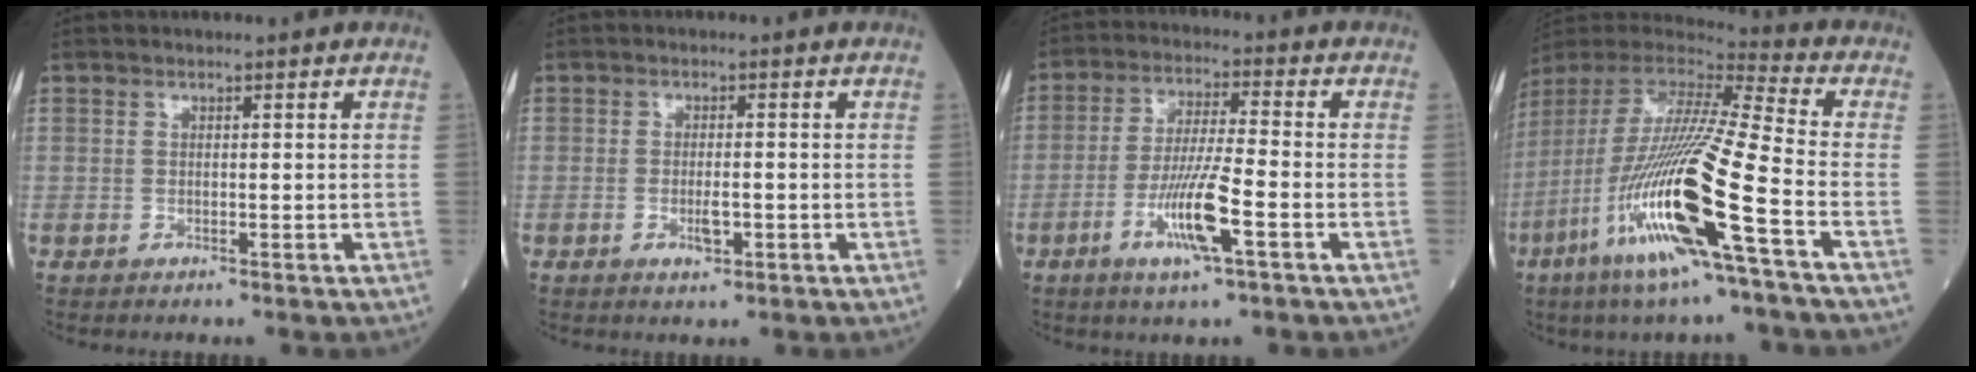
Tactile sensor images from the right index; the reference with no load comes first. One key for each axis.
{"total": 2.3, "fx": -0.8, "fy": 0.7, "fz": 2.0, "tx": -0.038, "ty": 0.000, "tz": -0.008}
{"total": 9.1, "fx": -3.7, "fy": 0.3, "fz": 8.3, "tx": -0.164, "ty": -0.009, "tz": -0.067}
{"total": 23.2, "fx": -8.6, "fy": 0.6, "fz": 21.6, "tx": -0.463, "ty": -0.051, "tz": -0.169}